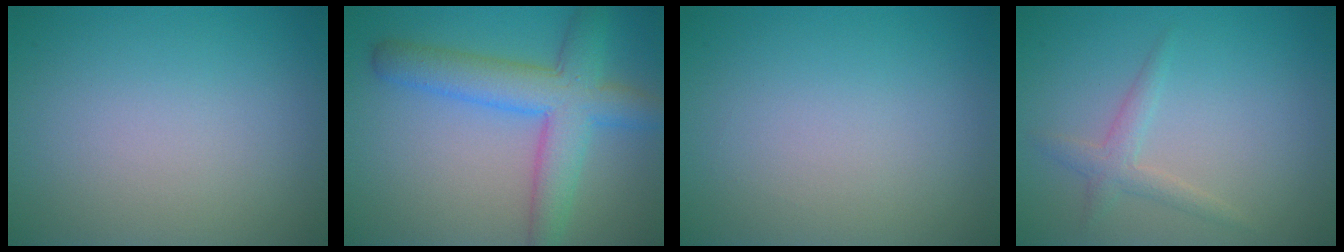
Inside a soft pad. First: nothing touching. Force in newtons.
{"total": 6.6, "press": 6.6, "slide": 0.2}
{"total": 0.0}
{"total": 1.8, "press": 1.8, "slide": 0.1}